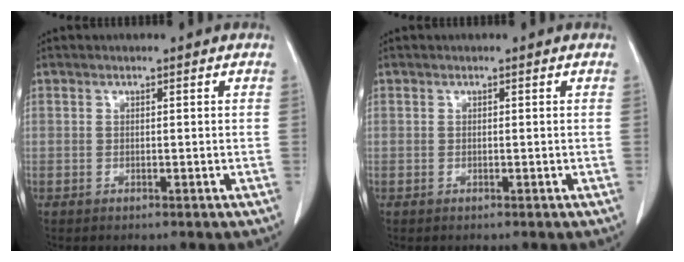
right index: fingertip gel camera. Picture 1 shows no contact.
{"total": 0.0}